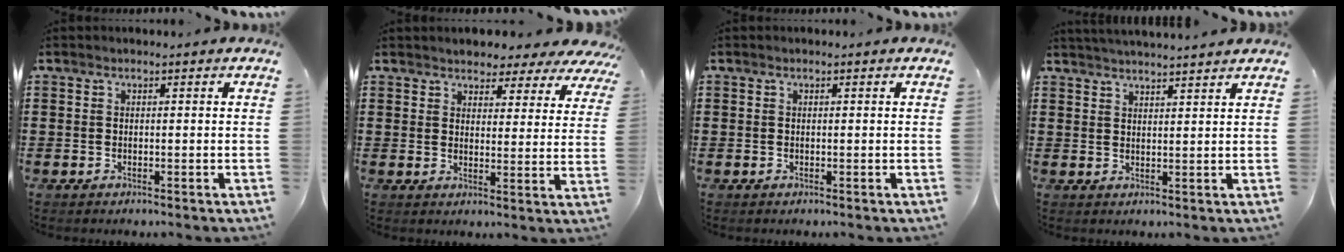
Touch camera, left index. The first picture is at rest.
{"total": 3.7, "force": [3.5, 1.0, 0.2], "torque": [-0.017, -0.020, 0.059]}
{"total": 0.0}
{"total": 2.6, "force": [2.5, -0.6, 0.1], "torque": [-0.009, -0.009, 0.047]}